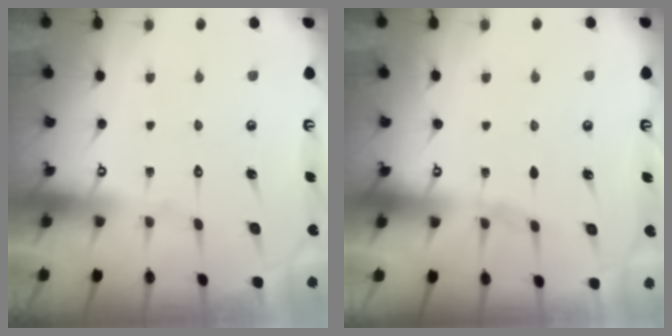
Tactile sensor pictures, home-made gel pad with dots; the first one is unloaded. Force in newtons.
{"total": 1.5, "press": 1.4, "slide": 0.3}